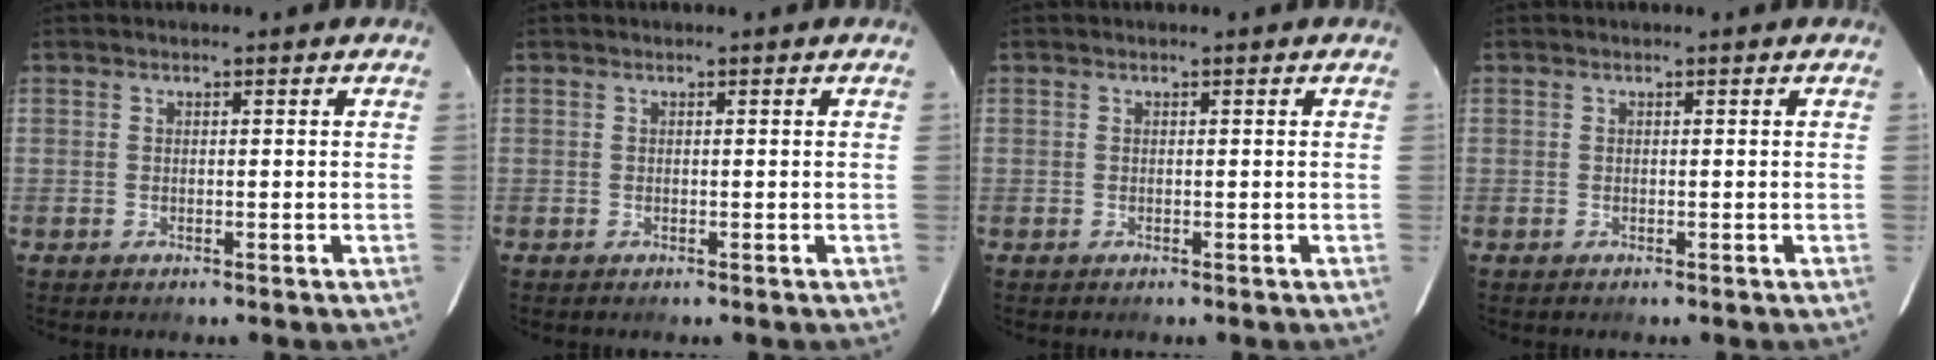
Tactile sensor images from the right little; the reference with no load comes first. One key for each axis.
{"total": 0.0}
{"total": 0.0}
{"total": 0.0}